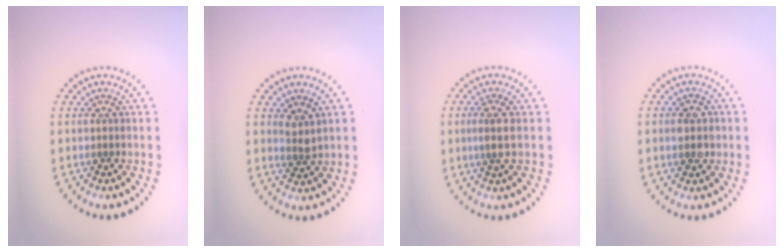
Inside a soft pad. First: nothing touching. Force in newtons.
{"total": 1.7, "press": 1.4, "slide": 0.9}
{"total": 1.7, "press": 1.3, "slide": 1.1}
{"total": 2.5, "press": 2.5, "slide": 0.1}